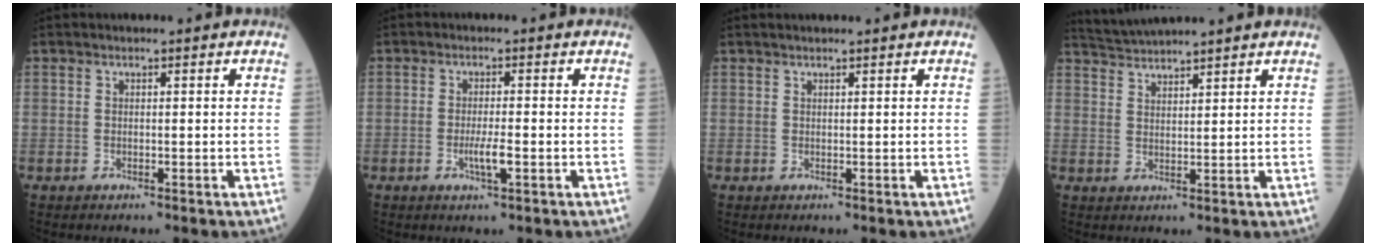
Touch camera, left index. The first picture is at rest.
{"total": 2.9, "force": [-1.1, 0.2, 2.7], "torque": [-0.054, -0.006, -0.020]}
{"total": 1.9, "force": [1.7, 0.0, 0.9], "torque": [-0.007, 0.023, 0.029]}
{"total": 5.3, "force": [5.1, -0.7, 1.2], "torque": [-0.029, 0.028, 0.093]}